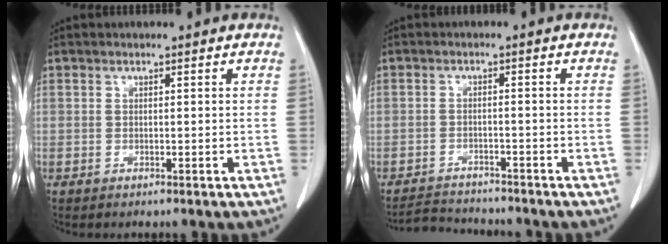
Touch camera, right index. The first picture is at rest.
{"total": 4.6, "force": [-4.6, 0.5, -0.1], "torque": [-0.001, -0.009, -0.079]}